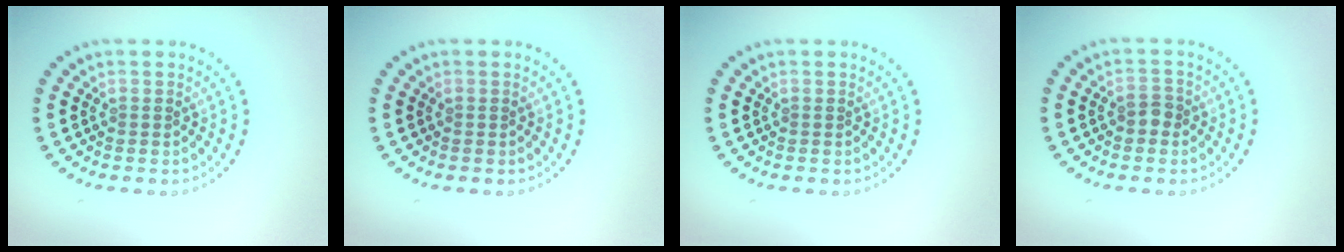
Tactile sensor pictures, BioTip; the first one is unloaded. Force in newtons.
{"total": 0.0}
{"total": 0.0}
{"total": 1.5, "press": 1.4, "slide": 0.5}